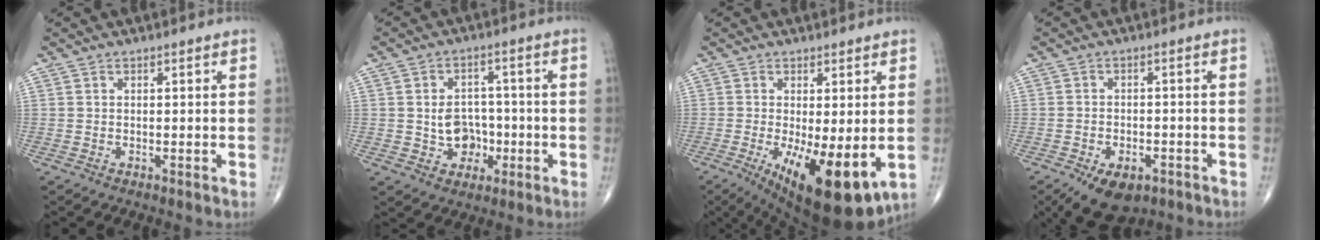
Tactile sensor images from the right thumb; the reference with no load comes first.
{"total": 7.2, "force": [-1.3, 6.1, 3.7], "torque": [-0.020, 0.019, -0.016]}
{"total": 14.6, "force": [-3.6, 5.1, 13.2], "torque": [-0.193, -0.030, -0.037]}
{"total": 9.3, "force": [-5.5, 5.2, 5.4], "torque": [-0.074, 0.014, -0.079]}